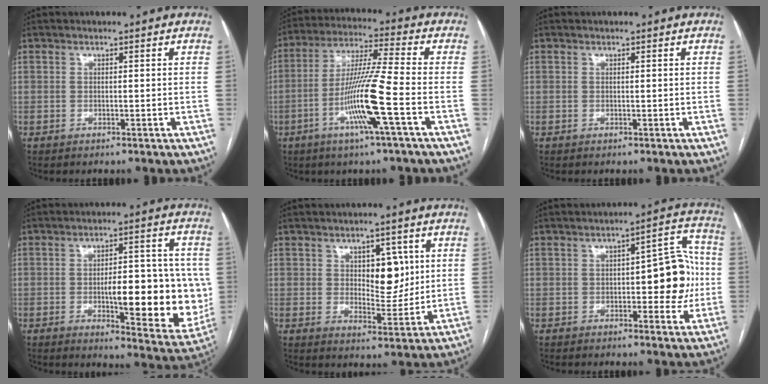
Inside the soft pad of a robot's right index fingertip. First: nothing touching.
{"total": 12.6, "force": [-4.4, -1.2, 11.7], "torque": [-0.230, -0.007, -0.089]}
{"total": 0.0}
{"total": 16.9, "force": [-2.2, 4.9, 16.1], "torque": [-0.191, 0.010, -0.017]}
{"total": 7.1, "force": [2.1, 3.6, 5.7], "torque": [-0.076, 0.004, 0.037]}
{"total": 10.5, "force": [-0.7, 4.0, 9.7], "torque": [-0.116, 0.031, -0.004]}